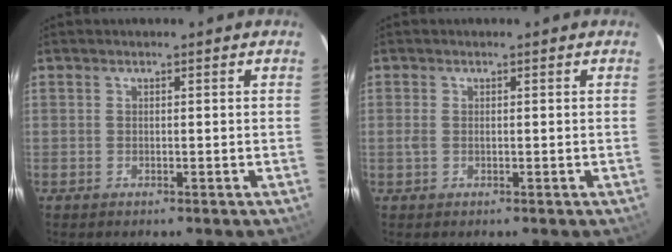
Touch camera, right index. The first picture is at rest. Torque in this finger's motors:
{"motor_torque": [0.35, -0.04, 0.13, 0.04]}